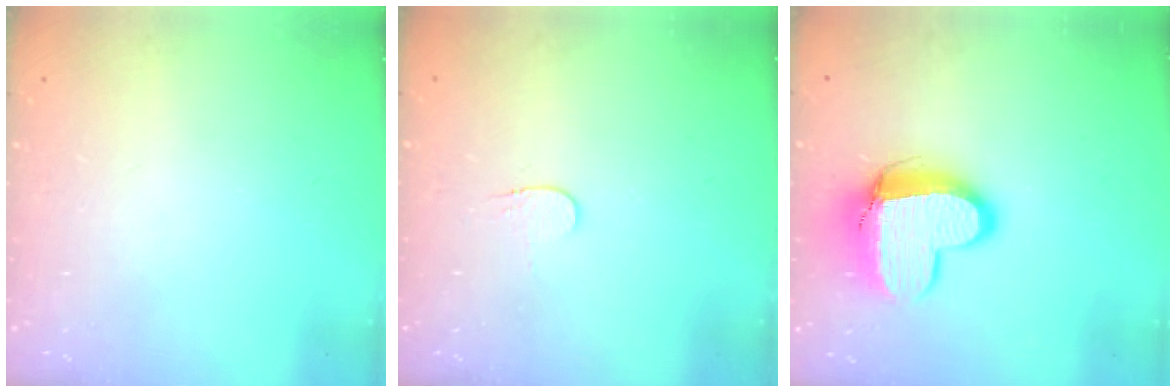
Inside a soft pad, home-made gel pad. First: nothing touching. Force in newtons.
{"total": 3.5, "press": 3.5, "slide": 0.4}
{"total": 12.5, "press": 12.5, "slide": 1.0}